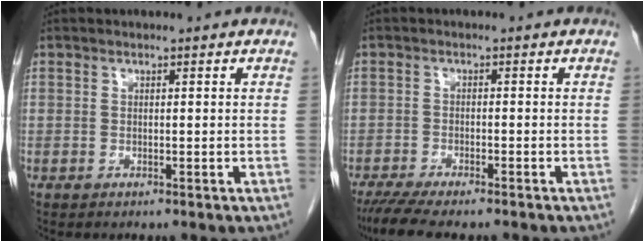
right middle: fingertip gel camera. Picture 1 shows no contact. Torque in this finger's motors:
{"motor_torque": [0.78, -0.76, 0.08, 0.04]}